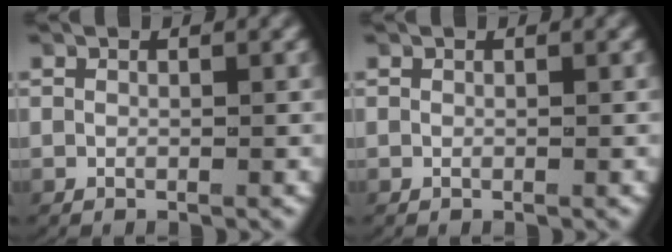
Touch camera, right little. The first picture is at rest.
{"total": 0.0}